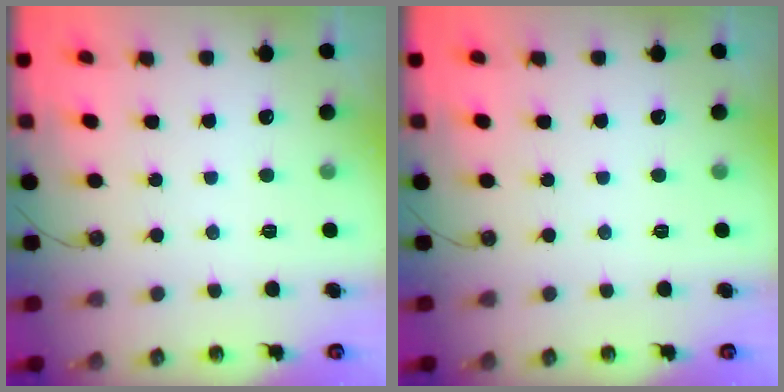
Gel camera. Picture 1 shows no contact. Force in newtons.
{"total": 0.0}